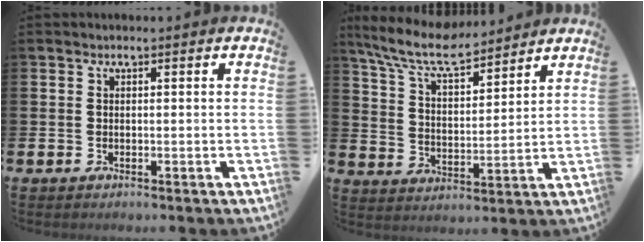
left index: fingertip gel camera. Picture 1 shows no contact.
{"total": 8.4, "force": [7.6, 1.6, 3.2], "torque": [-0.092, -0.040, 0.134]}